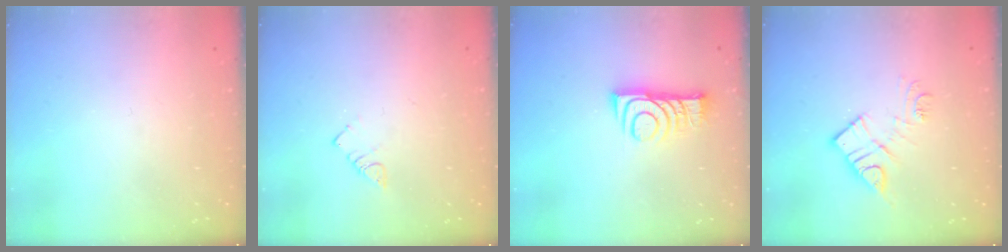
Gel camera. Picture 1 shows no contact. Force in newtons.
{"total": 2.8, "press": 2.8, "slide": 0.3}
{"total": 9.2, "press": 9.2, "slide": 0.5}
{"total": 11.1, "press": 11.1, "slide": 0.8}